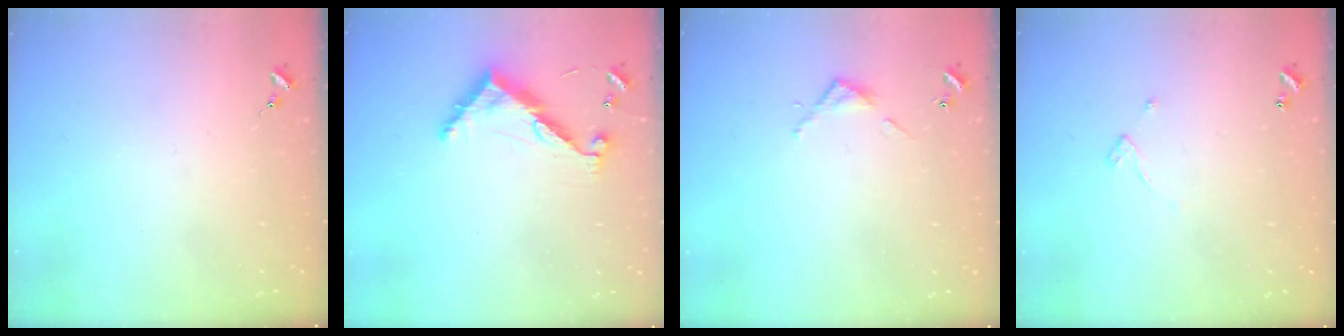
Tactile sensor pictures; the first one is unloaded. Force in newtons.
{"total": 9.0, "press": 9.0, "slide": 0.5}
{"total": 3.2, "press": 3.2, "slide": 0.2}
{"total": 3.2, "press": 3.1, "slide": 0.3}